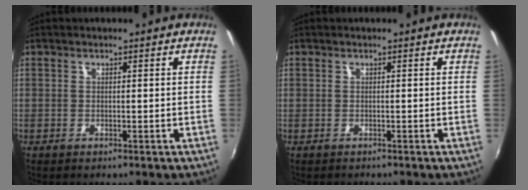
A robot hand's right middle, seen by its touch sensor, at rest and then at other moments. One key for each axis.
{"total": 0.8, "fx": -0.4, "fy": 0.7, "fz": -0.1, "tx": 0.000, "ty": 0.001, "tz": -0.004}